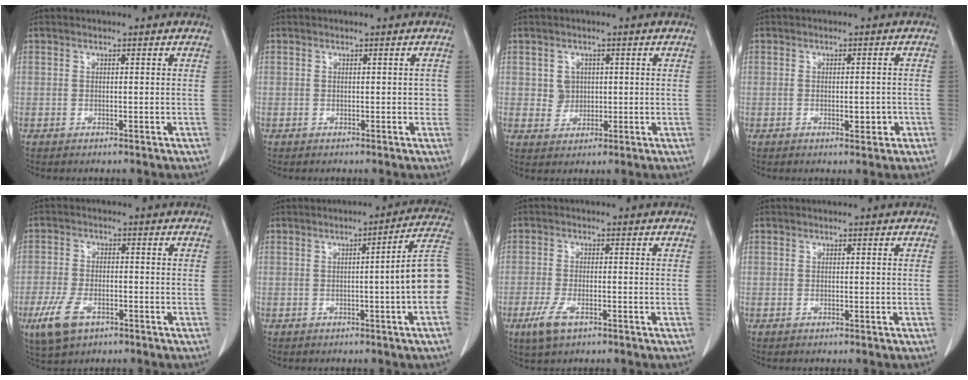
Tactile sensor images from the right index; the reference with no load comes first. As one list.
[{"total": 1.0, "force": [0.0, 0.7, 0.7], "torque": [0.000, 0.004, -0.001]}, {"total": 3.0, "force": [0.6, 2.8, 0.8], "torque": [-0.011, 0.003, 0.015]}, {"total": 2.5, "force": [-0.9, 1.1, 2.1], "torque": [-0.030, 0.001, -0.007]}, {"total": 6.7, "force": [-3.3, 3.4, 4.7], "torque": [-0.105, -0.007, -0.055]}, {"total": 10.5, "force": [-0.9, -1.1, 10.4], "torque": [-0.118, 0.013, -0.024]}, {"total": 4.3, "force": [-2.2, 1.6, 3.3], "torque": [-0.076, -0.007, -0.038]}, {"total": 0.0}]